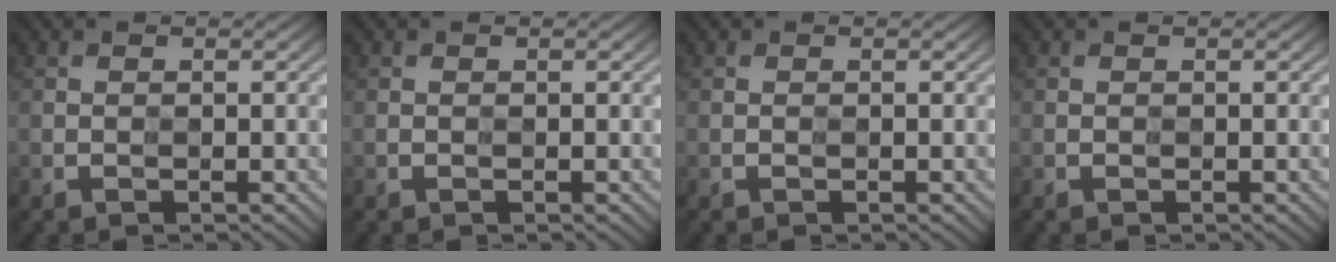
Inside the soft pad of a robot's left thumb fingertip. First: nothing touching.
{"total": 0.0}
{"total": 0.0}
{"total": 0.0}